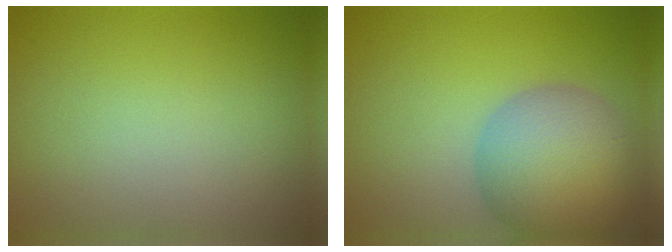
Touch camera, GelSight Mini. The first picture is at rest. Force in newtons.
{"total": 8.6, "press": 8.6, "slide": 0.3}